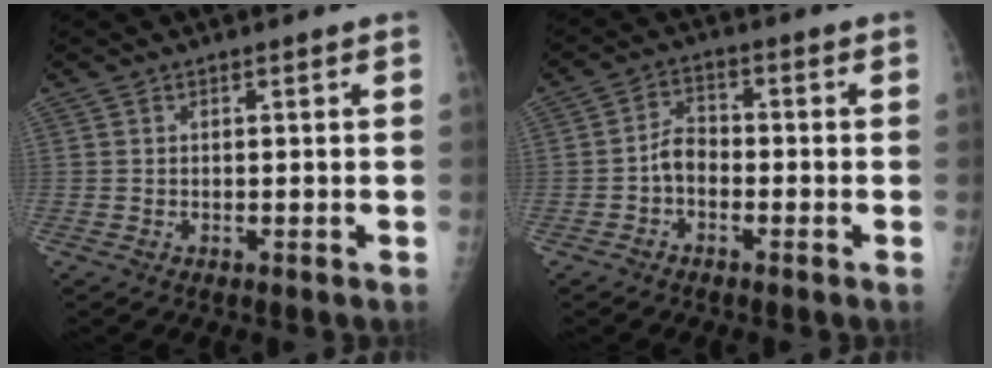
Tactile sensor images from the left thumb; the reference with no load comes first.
{"total": 4.2, "force": [-1.4, 3.0, 2.6], "torque": [-0.032, 0.021, -0.035]}